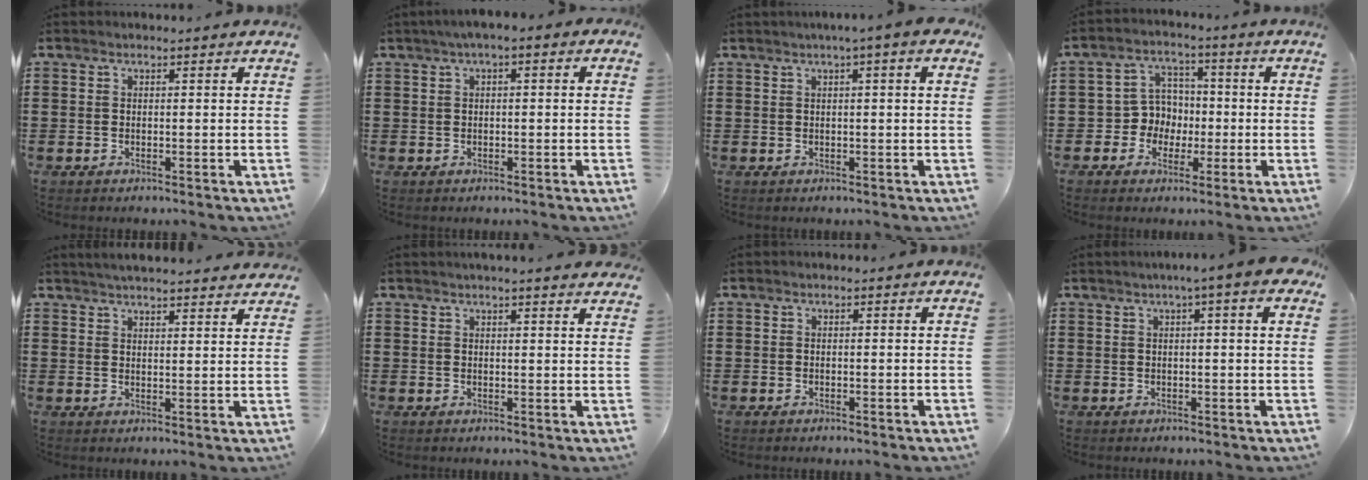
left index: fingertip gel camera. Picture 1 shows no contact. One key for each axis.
{"total": 1.7, "fx": -0.6, "fy": 0.5, "fz": 1.5, "tx": -0.026, "ty": 0.002, "tz": -0.013}
{"total": 2.0, "fx": 0.6, "fy": -0.3, "fz": 1.9, "tx": -0.034, "ty": -0.002, "tz": 0.010}
{"total": 5.6, "fx": -0.9, "fy": 5.4, "fz": 1.2, "tx": -0.044, "ty": 0.012, "tz": -0.018}
{"total": 3.4, "fx": 3.3, "fy": -0.4, "fz": 0.4, "tx": -0.017, "ty": -0.013, "tz": 0.060}
{"total": 1.9, "fx": 1.8, "fy": -0.2, "fz": 0.4, "tx": -0.011, "ty": -0.001, "tz": 0.036}
{"total": 0.0}
{"total": 3.1, "fx": 1.5, "fy": -0.3, "fz": 2.7, "tx": -0.053, "ty": 0.000, "tz": 0.026}